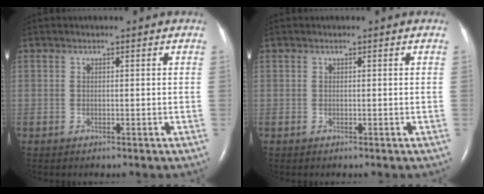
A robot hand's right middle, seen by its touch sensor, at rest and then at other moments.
{"total": 0.0}